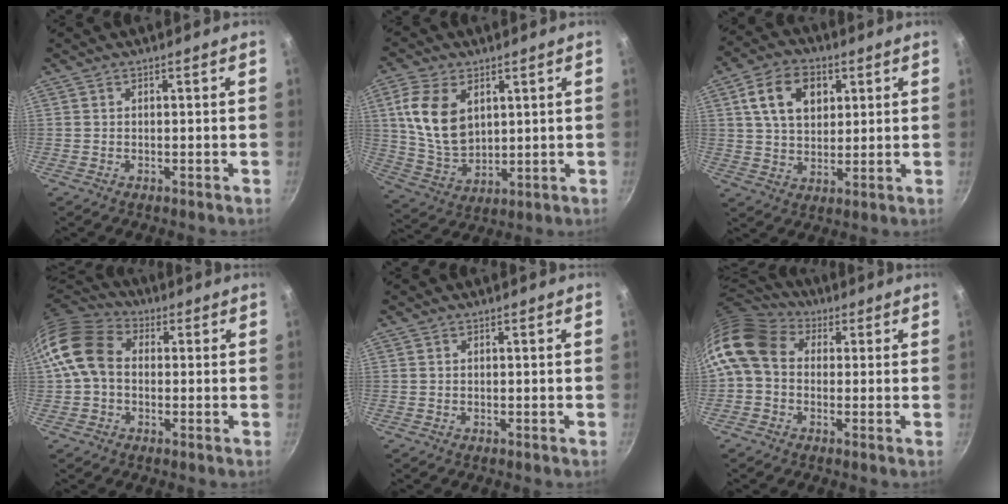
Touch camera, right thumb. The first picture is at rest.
{"total": 12.7, "force": [3.8, 8.3, 8.9], "torque": [-0.152, -0.022, 0.087]}
{"total": 11.2, "force": [3.7, 7.7, 7.3], "torque": [-0.106, -0.002, 0.062]}
{"total": 12.1, "force": [0.5, 9.2, 7.9], "torque": [-0.130, 0.027, -0.008]}
{"total": 0.0}
{"total": 12.0, "force": [1.7, 9.5, 7.3], "torque": [-0.132, 0.022, 0.009]}